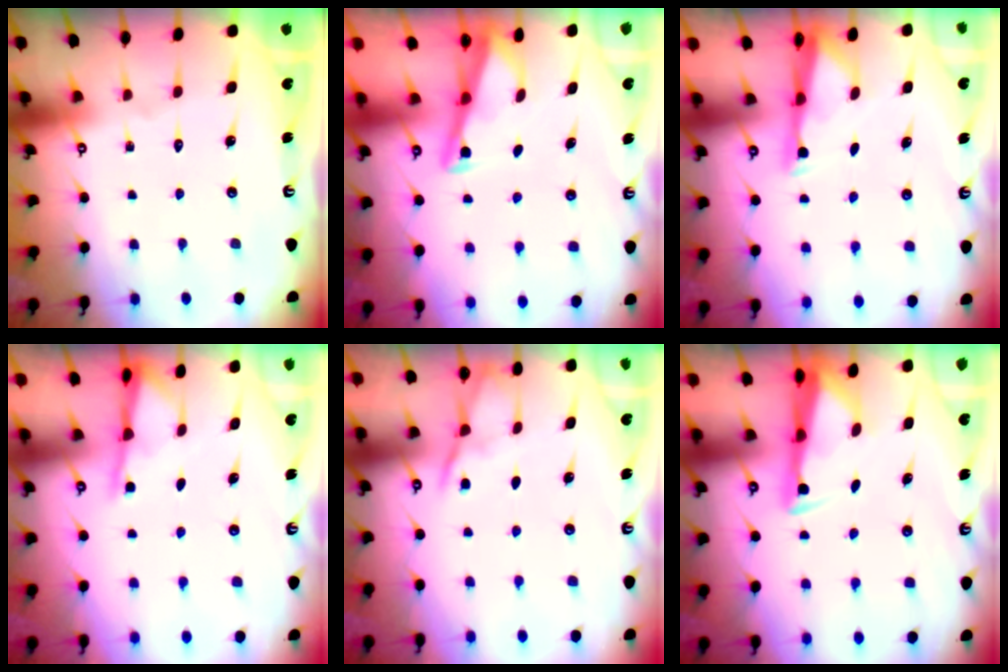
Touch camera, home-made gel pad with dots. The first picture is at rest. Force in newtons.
{"total": 2.9, "press": 2.9, "slide": 0.3}
{"total": 3.0, "press": 2.9, "slide": 0.6}
{"total": 2.0, "press": 2.0, "slide": 0.4}
{"total": 4.4, "press": 4.4, "slide": 0.3}
{"total": 2.9, "press": 2.7, "slide": 0.8}